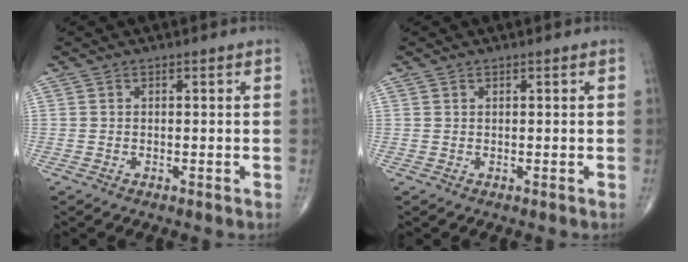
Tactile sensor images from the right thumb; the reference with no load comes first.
{"total": 0.0}